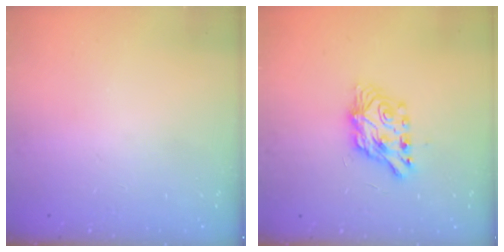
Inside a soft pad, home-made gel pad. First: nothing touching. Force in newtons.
{"total": 7.1, "press": 7.1, "slide": 0.3}